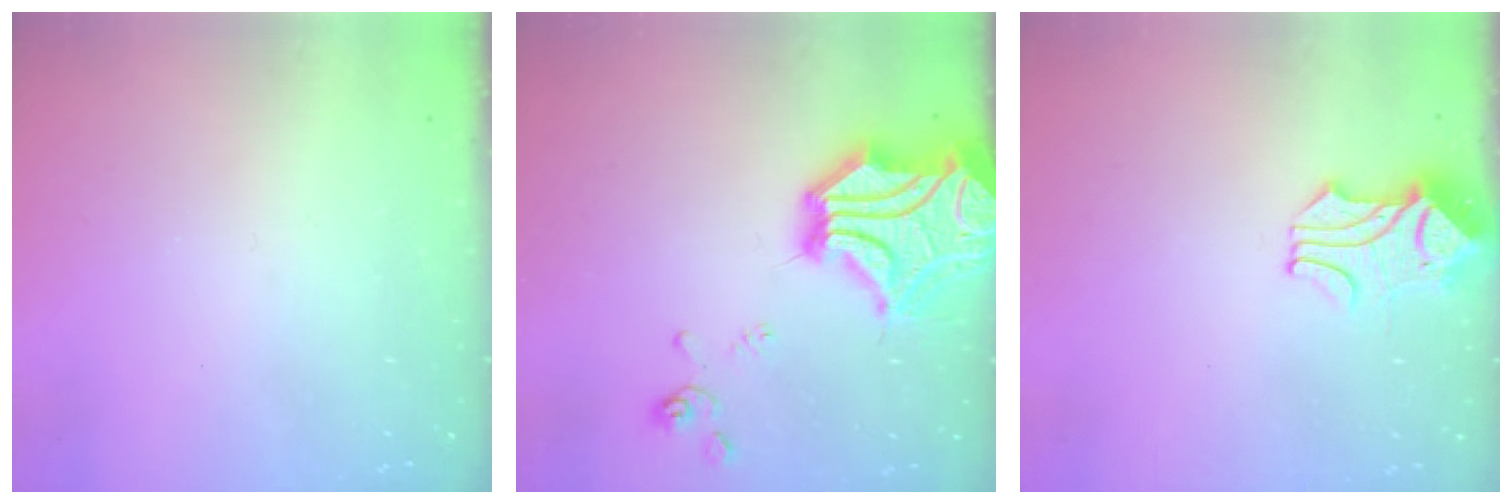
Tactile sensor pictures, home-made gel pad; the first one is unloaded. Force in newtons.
{"total": 16.6, "press": 16.2, "slide": 3.4}
{"total": 1.6, "press": 1.2, "slide": 1.0}